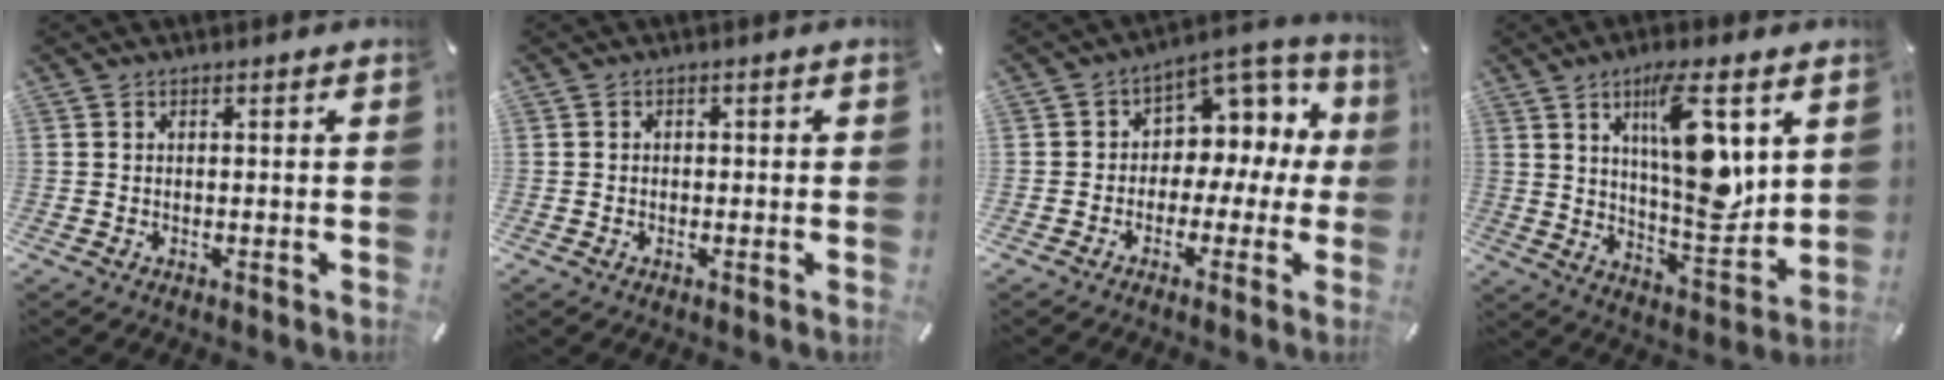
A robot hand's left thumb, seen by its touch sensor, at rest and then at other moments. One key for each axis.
{"total": 0.9, "fx": -0.4, "fy": 0.7, "fz": 0.3, "tx": -0.005, "ty": 0.004, "tz": -0.010}
{"total": 7.8, "fx": 1.3, "fy": 6.8, "fz": 3.6, "tx": -0.044, "ty": -0.019, "tz": 0.022}
{"total": 16.5, "fx": 6.6, "fy": 5.7, "fz": 14.0, "tx": -0.234, "ty": -0.036, "tz": 0.100}